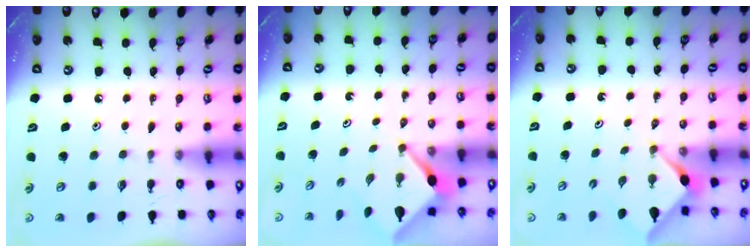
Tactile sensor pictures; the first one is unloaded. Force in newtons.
{"total": 3.1, "press": 3.1, "slide": 0.2}
{"total": 3.0, "press": 3.0, "slide": 0.4}